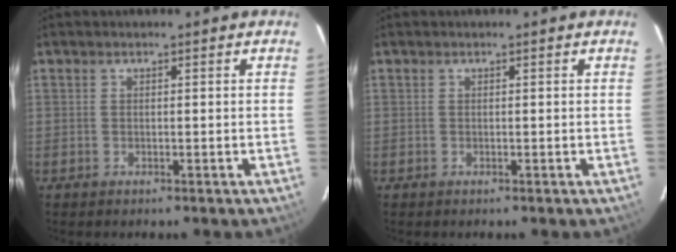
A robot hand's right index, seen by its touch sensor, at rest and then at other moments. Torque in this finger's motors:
{"motor_torque": [0.00, 0.00, 0.00, 0.00]}